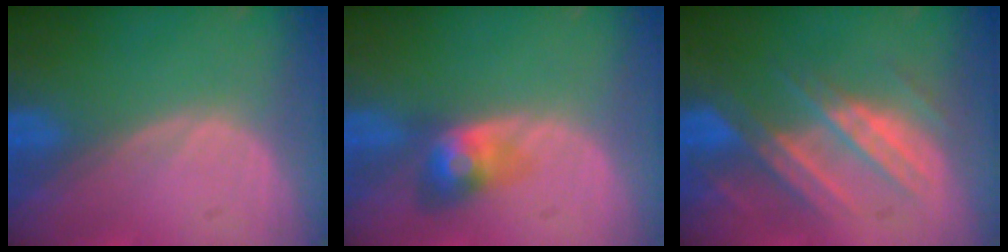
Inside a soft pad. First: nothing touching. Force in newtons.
{"total": 4.0, "press": 4.0, "slide": 0.2}
{"total": 7.5, "press": 7.5, "slide": 0.5}